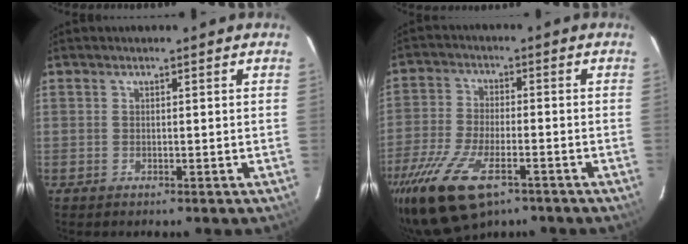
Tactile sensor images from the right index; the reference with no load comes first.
{"total": 14.8, "force": [-9.1, 6.2, 9.9], "torque": [-0.224, -0.039, -0.172]}